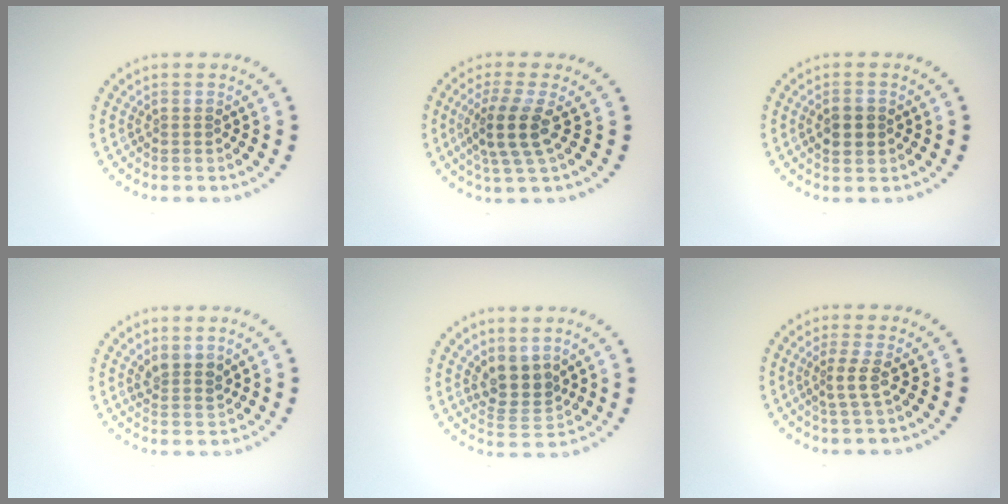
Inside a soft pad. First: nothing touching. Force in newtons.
{"total": 3.6, "press": 2.7, "slide": 2.4}
{"total": 2.4, "press": 2.4, "slide": 0.1}
{"total": 2.0, "press": 1.6, "slide": 1.2}
{"total": 3.4, "press": 2.8, "slide": 1.8}
{"total": 2.0, "press": 1.4, "slide": 1.4}